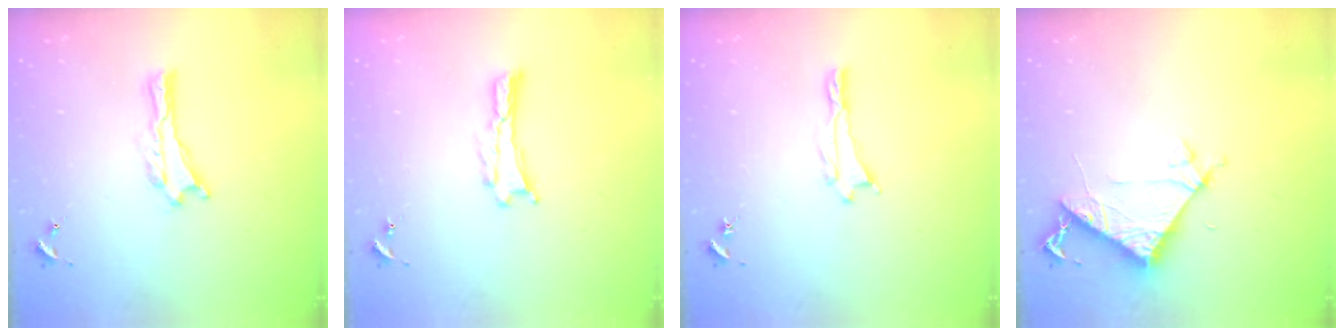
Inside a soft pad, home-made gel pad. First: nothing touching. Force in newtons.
{"total": 0.0}
{"total": 0.6, "press": 0.5, "slide": 0.2}
{"total": 6.6, "press": 6.6, "slide": 0.4}